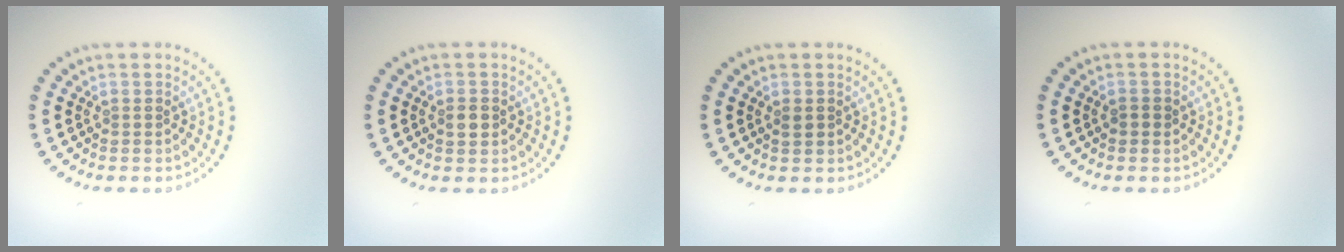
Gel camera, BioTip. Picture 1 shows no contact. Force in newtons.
{"total": 1.5, "press": 1.5, "slide": 0.3}
{"total": 1.1, "press": 1.0, "slide": 0.2}
{"total": 1.0, "press": 1.0, "slide": 0.1}